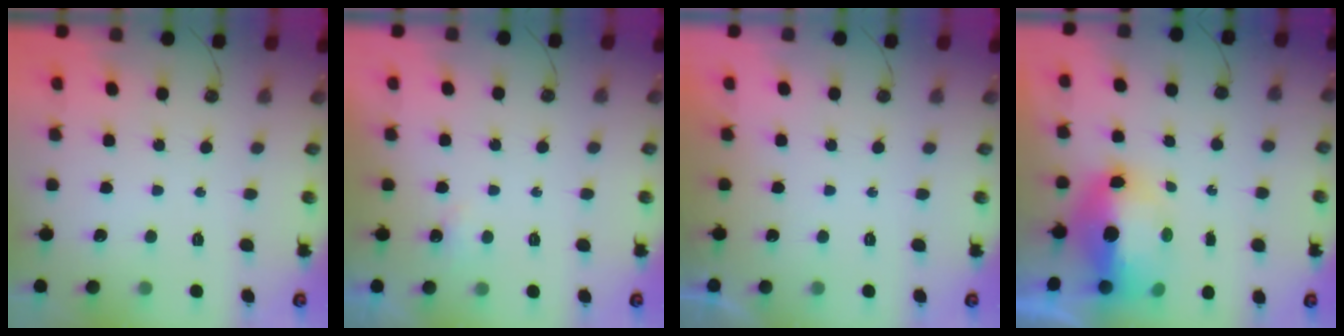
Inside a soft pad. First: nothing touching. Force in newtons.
{"total": 5.0, "press": 2.9, "slide": 4.1}
{"total": 0.0}
{"total": 11.2, "press": 11.1, "slide": 1.5}